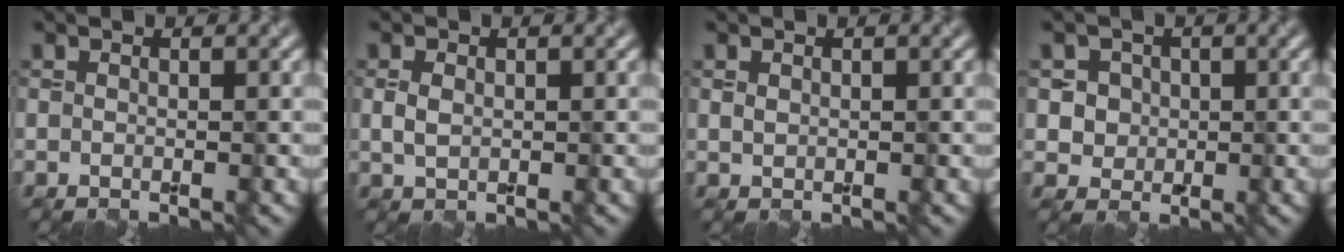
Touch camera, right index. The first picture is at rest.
{"total": 1.5, "force": [0.2, 1.1, 1.0], "torque": [-0.022, 0.001, 0.005]}
{"total": 0.5, "force": [0.3, 0.4, 0.2], "torque": [-0.005, -0.001, 0.007]}
{"total": 3.9, "force": [1.0, 3.5, 1.3], "torque": [-0.013, 0.011, 0.017]}